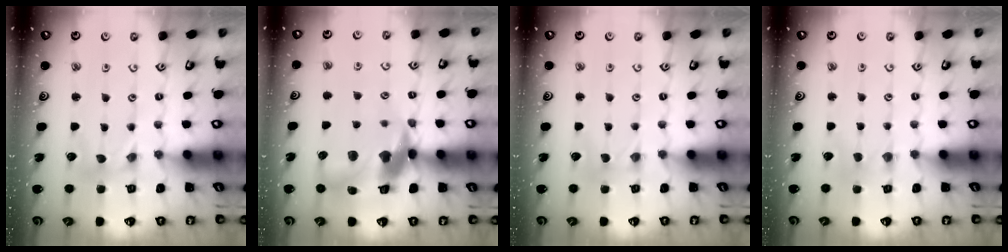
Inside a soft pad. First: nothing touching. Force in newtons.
{"total": 19.5, "press": 19.3, "slide": 2.8}
{"total": 0.0}
{"total": 1.2, "press": 1.1, "slide": 0.3}